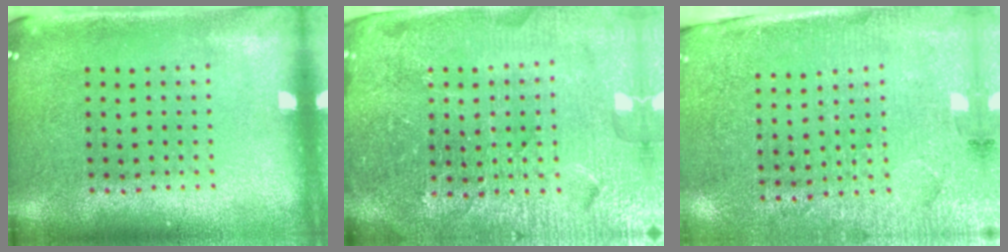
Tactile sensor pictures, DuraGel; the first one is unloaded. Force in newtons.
{"total": 4.9, "press": 4.6, "slide": 1.7}
{"total": 3.0, "press": 2.9, "slide": 0.8}